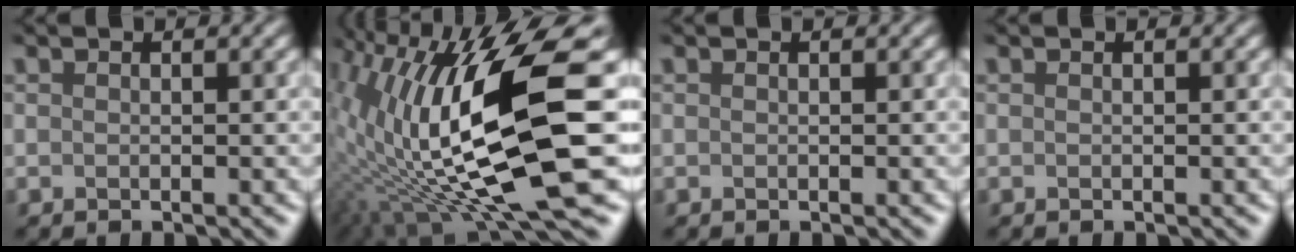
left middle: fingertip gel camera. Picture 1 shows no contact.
{"total": 13.4, "force": [0.3, 3.8, 12.9], "torque": [-0.265, -0.020, 0.022]}
{"total": 0.0}
{"total": 0.0}